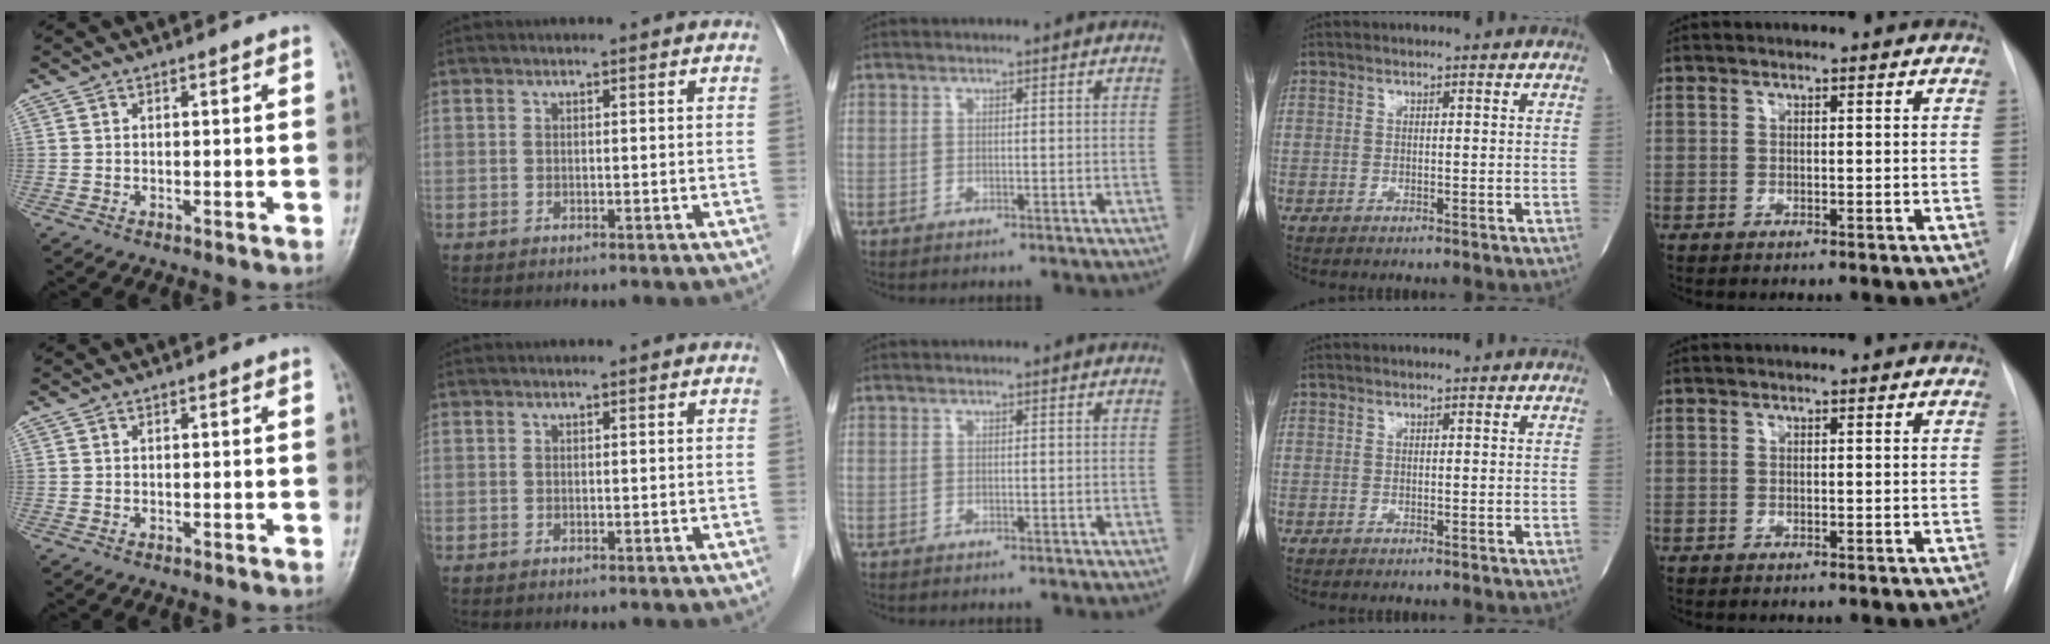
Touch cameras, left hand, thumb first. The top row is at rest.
{}